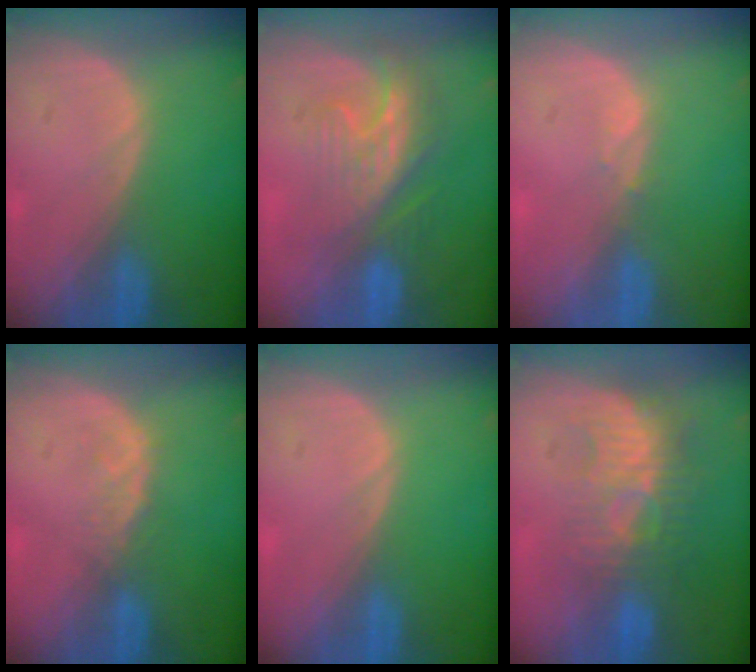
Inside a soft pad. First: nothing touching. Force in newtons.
{"total": 8.7, "press": 7.5, "slide": 4.5}
{"total": 0.7, "press": 0.7, "slide": 0.2}
{"total": 1.9, "press": 1.9, "slide": 0.3}
{"total": 0.0}
{"total": 8.6, "press": 8.1, "slide": 2.9}